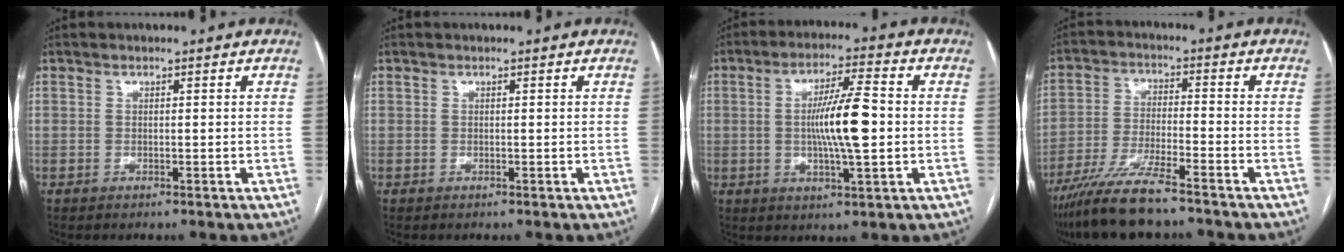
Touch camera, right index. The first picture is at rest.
{"total": 0.0}
{"total": 10.0, "force": [-0.2, 1.2, 10.0], "torque": [-0.176, 0.006, -0.007]}
{"total": 9.9, "force": [-8.0, 0.6, 5.8], "torque": [-0.110, -0.029, -0.146]}